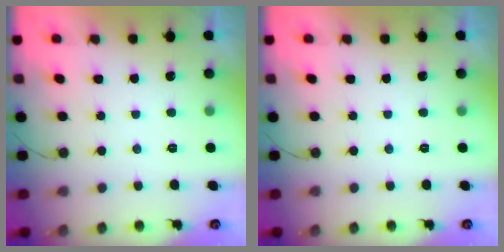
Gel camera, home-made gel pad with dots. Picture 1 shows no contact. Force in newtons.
{"total": 0.0}